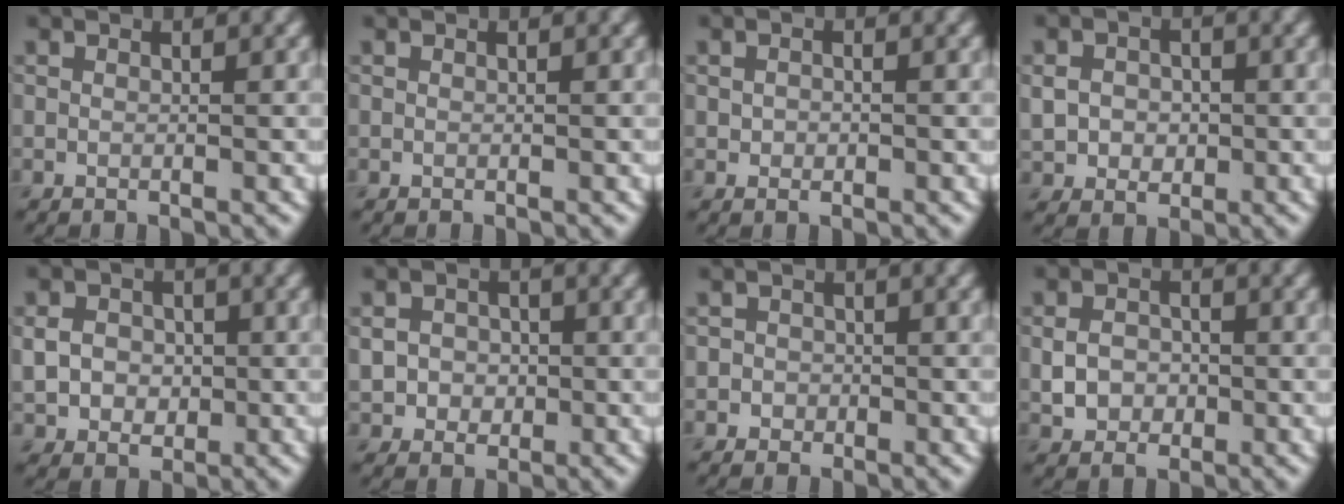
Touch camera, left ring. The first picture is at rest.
{"total": 0.0}
{"total": 1.0, "force": [0.0, 0.7, 0.7], "torque": [-0.013, -0.001, -0.003]}
{"total": 3.0, "force": [-0.1, 2.5, 1.6], "torque": [-0.033, -0.004, -0.002]}
{"total": 3.7, "force": [-0.1, 3.2, 2.0], "torque": [-0.046, -0.004, -0.002]}
{"total": 3.2, "force": [-0.2, 3.0, 1.3], "torque": [-0.020, -0.003, -0.013]}
{"total": 1.4, "force": [-0.4, 1.3, 0.2], "torque": [0.009, 0.004, -0.014]}
{"total": 2.8, "force": [-0.4, 2.3, 1.6], "torque": [-0.031, 0.000, -0.012]}